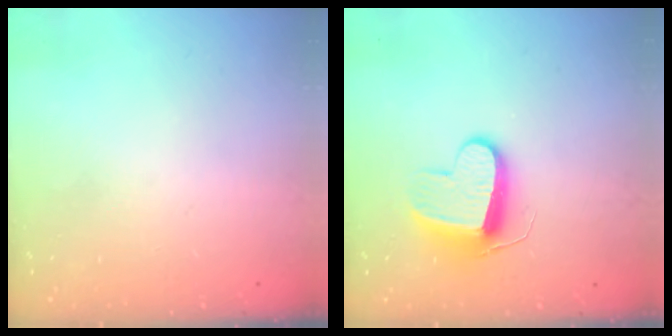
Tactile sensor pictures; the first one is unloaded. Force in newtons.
{"total": 9.4, "press": 9.4, "slide": 0.2}